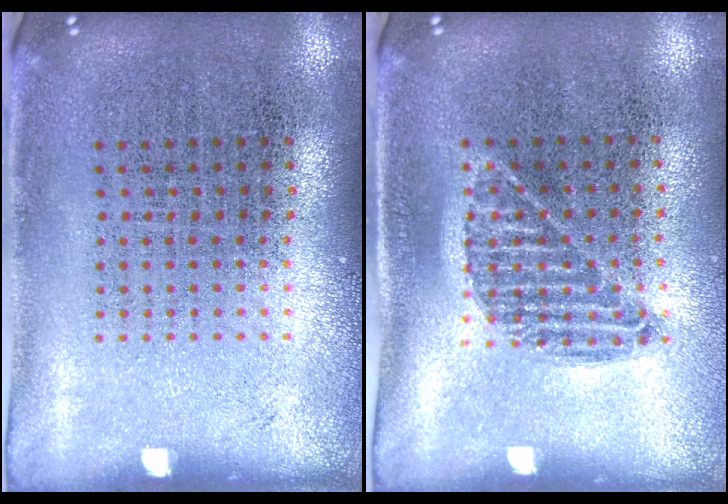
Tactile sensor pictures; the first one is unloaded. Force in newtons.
{"total": 0.9, "press": 0.8, "slide": 0.5}